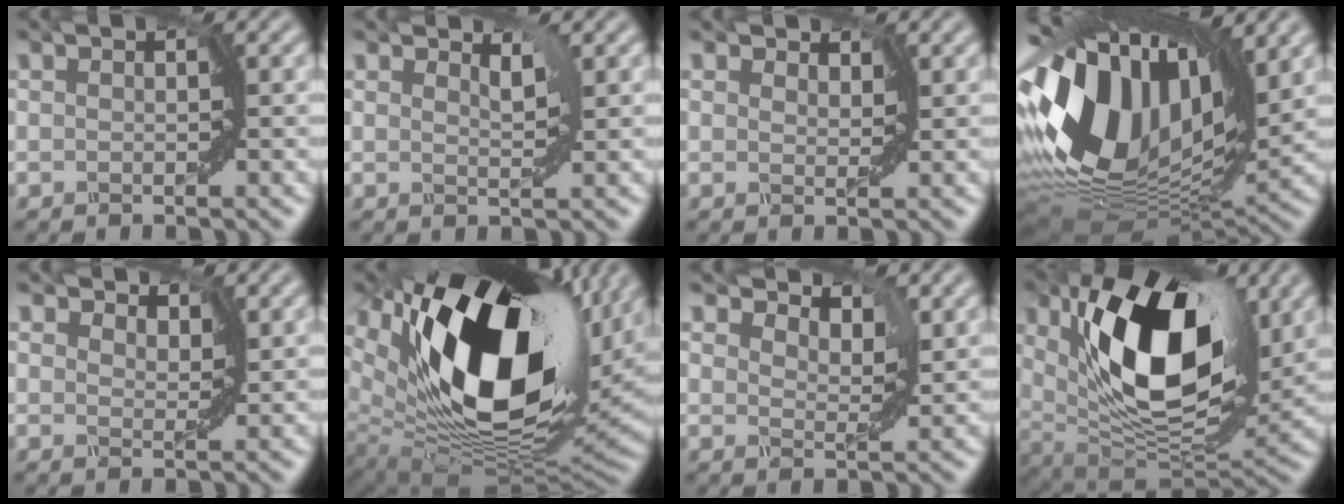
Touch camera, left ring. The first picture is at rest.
{"total": 0.8, "force": [0.7, 0.0, 0.4], "torque": [-0.015, -0.004, 0.019]}
{"total": 1.9, "force": [1.6, 0.9, 0.7], "torque": [-0.020, 0.001, 0.016]}
{"total": 15.4, "force": [3.7, 9.4, 11.7], "torque": [-0.259, 0.020, 0.051]}
{"total": 3.0, "force": [2.4, 1.3, 1.0], "torque": [-0.027, 0.004, 0.020]}
{"total": 18.9, "force": [7.3, 9.3, 14.8], "torque": [-0.271, 0.011, 0.129]}
{"total": 4.0, "force": [3.2, 1.7, 1.8], "torque": [-0.037, 0.002, 0.039]}
{"total": 13.0, "force": [3.9, 6.5, 10.6], "torque": [-0.169, -0.007, 0.070]}